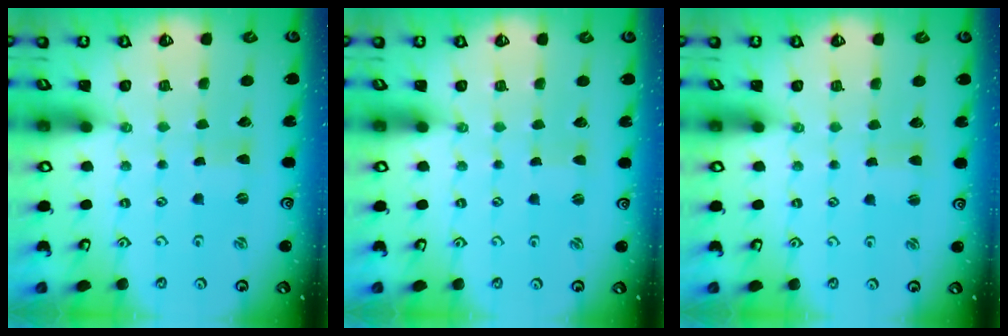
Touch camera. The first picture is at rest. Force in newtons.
{"total": 0.0}
{"total": 1.9, "press": 1.9, "slide": 0.3}